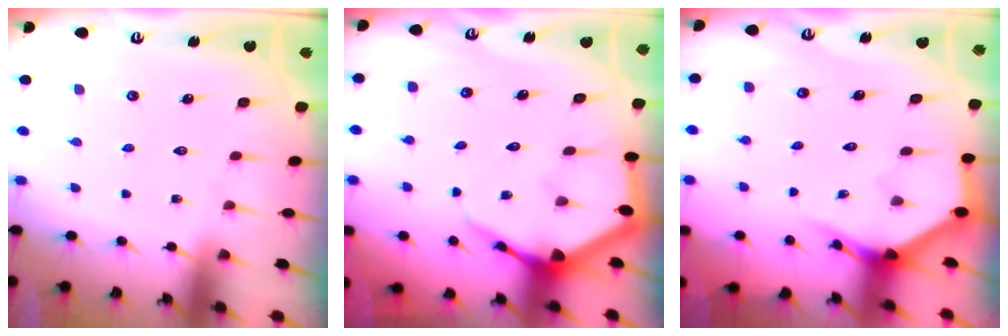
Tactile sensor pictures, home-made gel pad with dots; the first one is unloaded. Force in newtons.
{"total": 5.9, "press": 5.9, "slide": 0.7}
{"total": 3.9, "press": 3.9, "slide": 0.4}